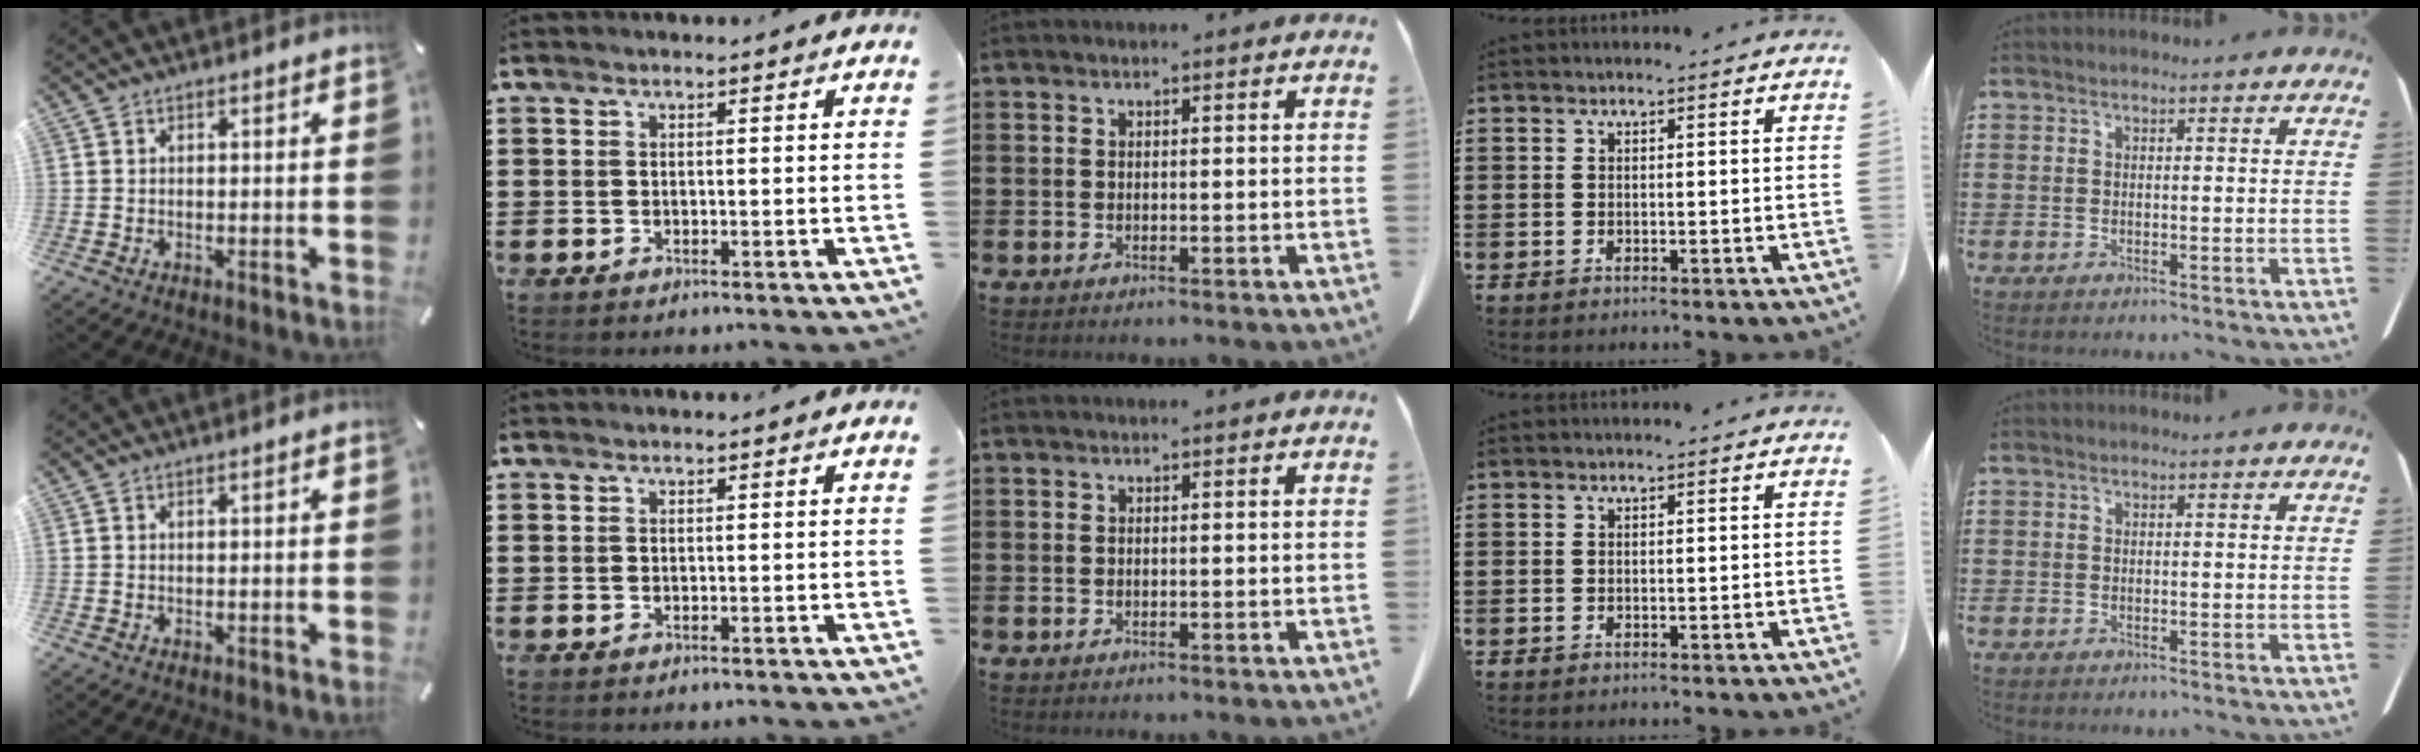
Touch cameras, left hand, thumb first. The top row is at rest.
{}